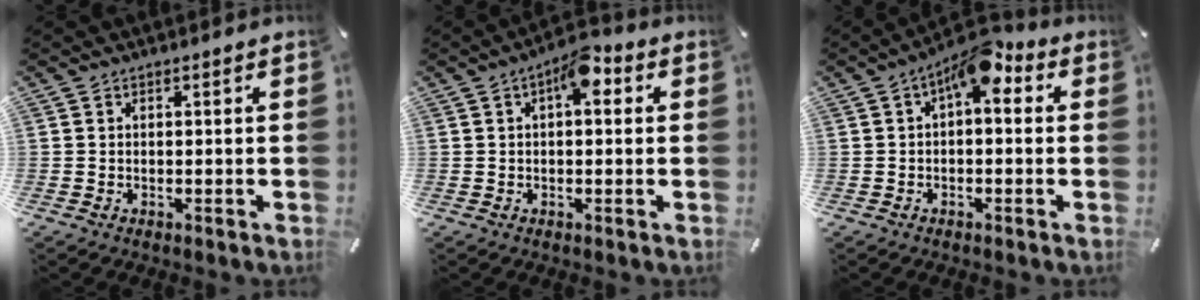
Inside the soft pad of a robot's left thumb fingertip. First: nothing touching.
{"total": 7.0, "force": [2.3, 3.4, 5.7], "torque": [-0.075, -0.004, 0.033]}
{"total": 8.3, "force": [3.4, 4.0, 6.3], "torque": [-0.097, -0.014, 0.056]}